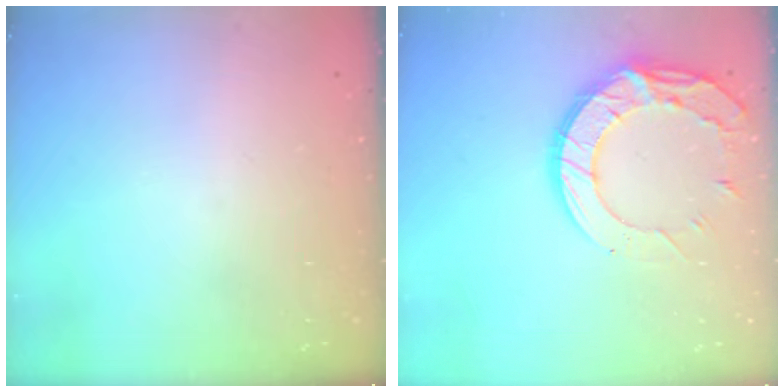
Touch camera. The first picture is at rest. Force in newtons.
{"total": 14.4, "press": 14.3, "slide": 1.2}